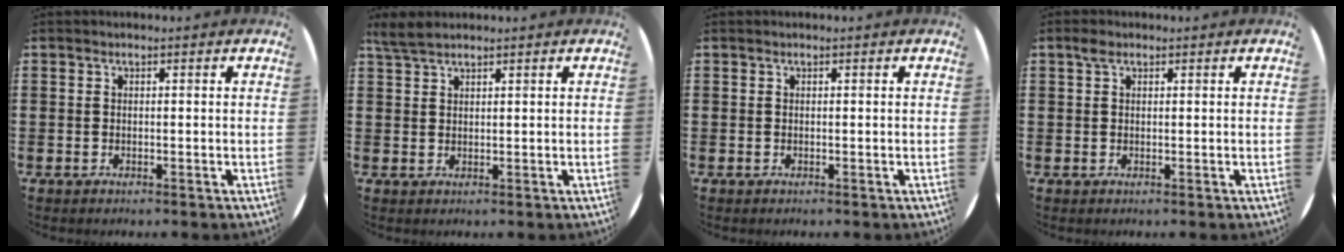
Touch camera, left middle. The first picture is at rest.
{"total": 2.6, "force": [2.3, 0.5, 1.1], "torque": [-0.026, 0.004, 0.044]}
{"total": 0.0}
{"total": 1.3, "force": [0.8, 0.7, 0.7], "torque": [-0.007, 0.003, 0.012]}